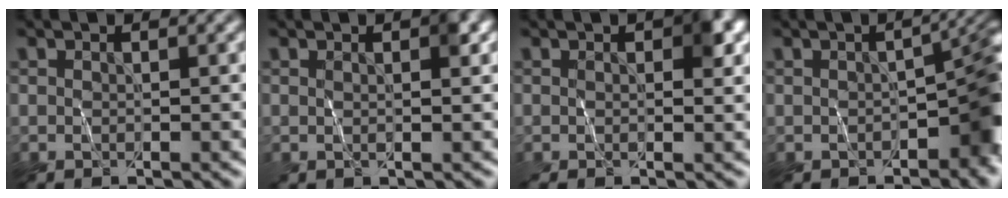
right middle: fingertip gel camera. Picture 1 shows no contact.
{"total": 1.4, "force": [0.5, 0.3, 1.3], "torque": [-0.014, 0.003, 0.008]}
{"total": 3.1, "force": [0.6, 0.9, 2.9], "torque": [-0.036, 0.004, 0.010]}
{"total": 6.5, "force": [-1.5, 2.9, 5.6], "torque": [-0.063, 0.003, -0.016]}